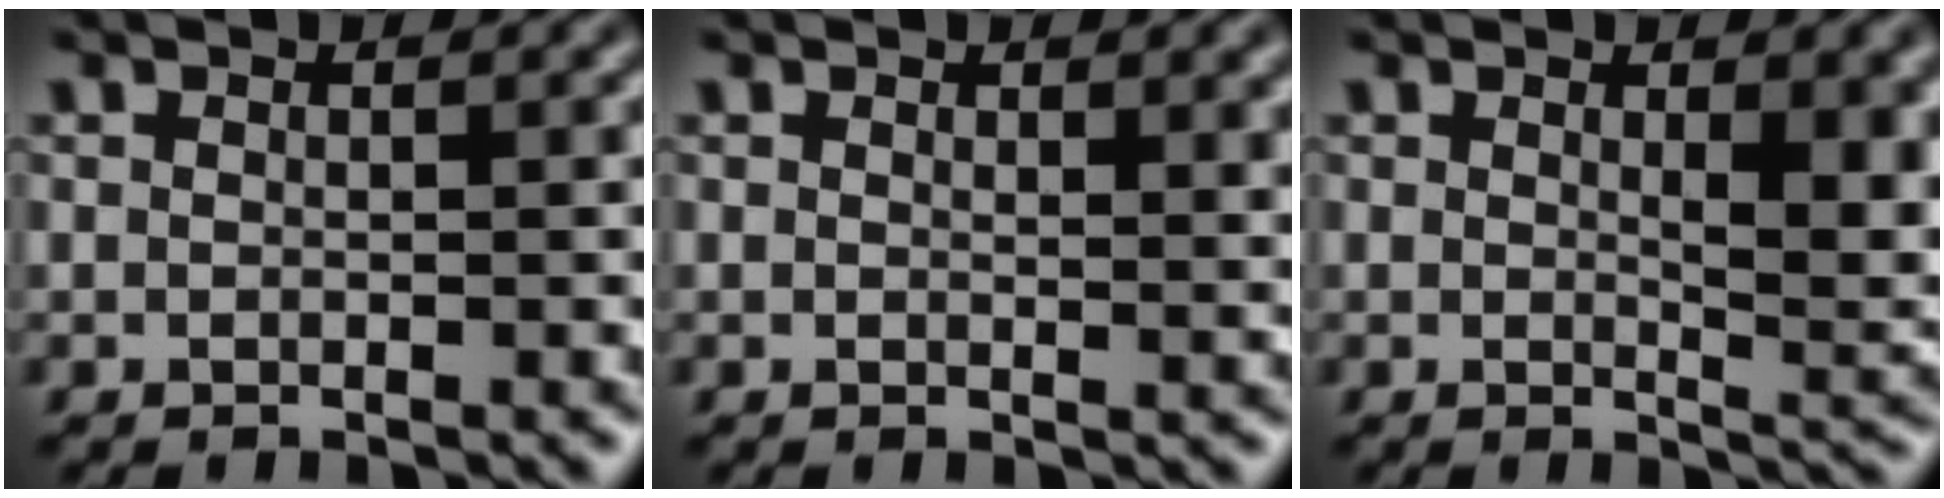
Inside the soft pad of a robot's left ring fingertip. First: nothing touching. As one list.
[{"total": 1.3, "force": [0.9, 0.4, 0.9], "torque": [-0.009, -0.003, 0.015]}, {"total": 4.7, "force": [1.1, 1.7, 4.3], "torque": [-0.052, -0.007, 0.023]}]